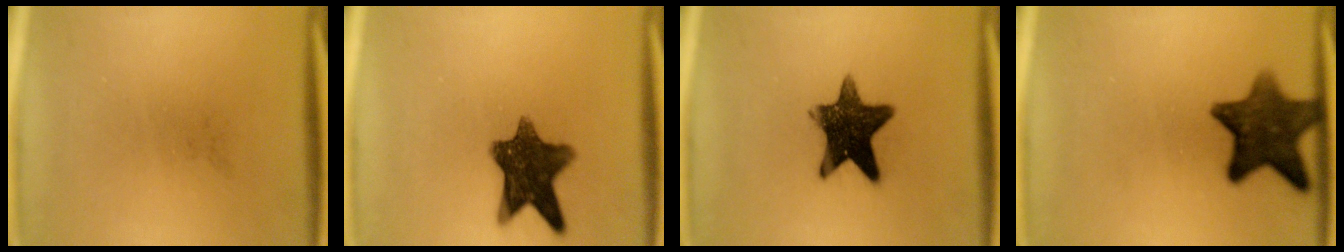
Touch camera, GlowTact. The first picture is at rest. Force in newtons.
{"total": 10.8}
{"total": 13.1}
{"total": 11.2}